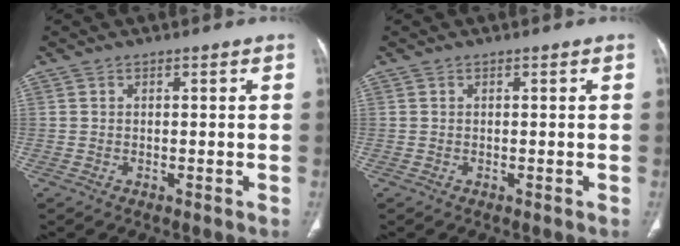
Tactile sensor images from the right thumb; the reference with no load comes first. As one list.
[{"total": 0.0}]